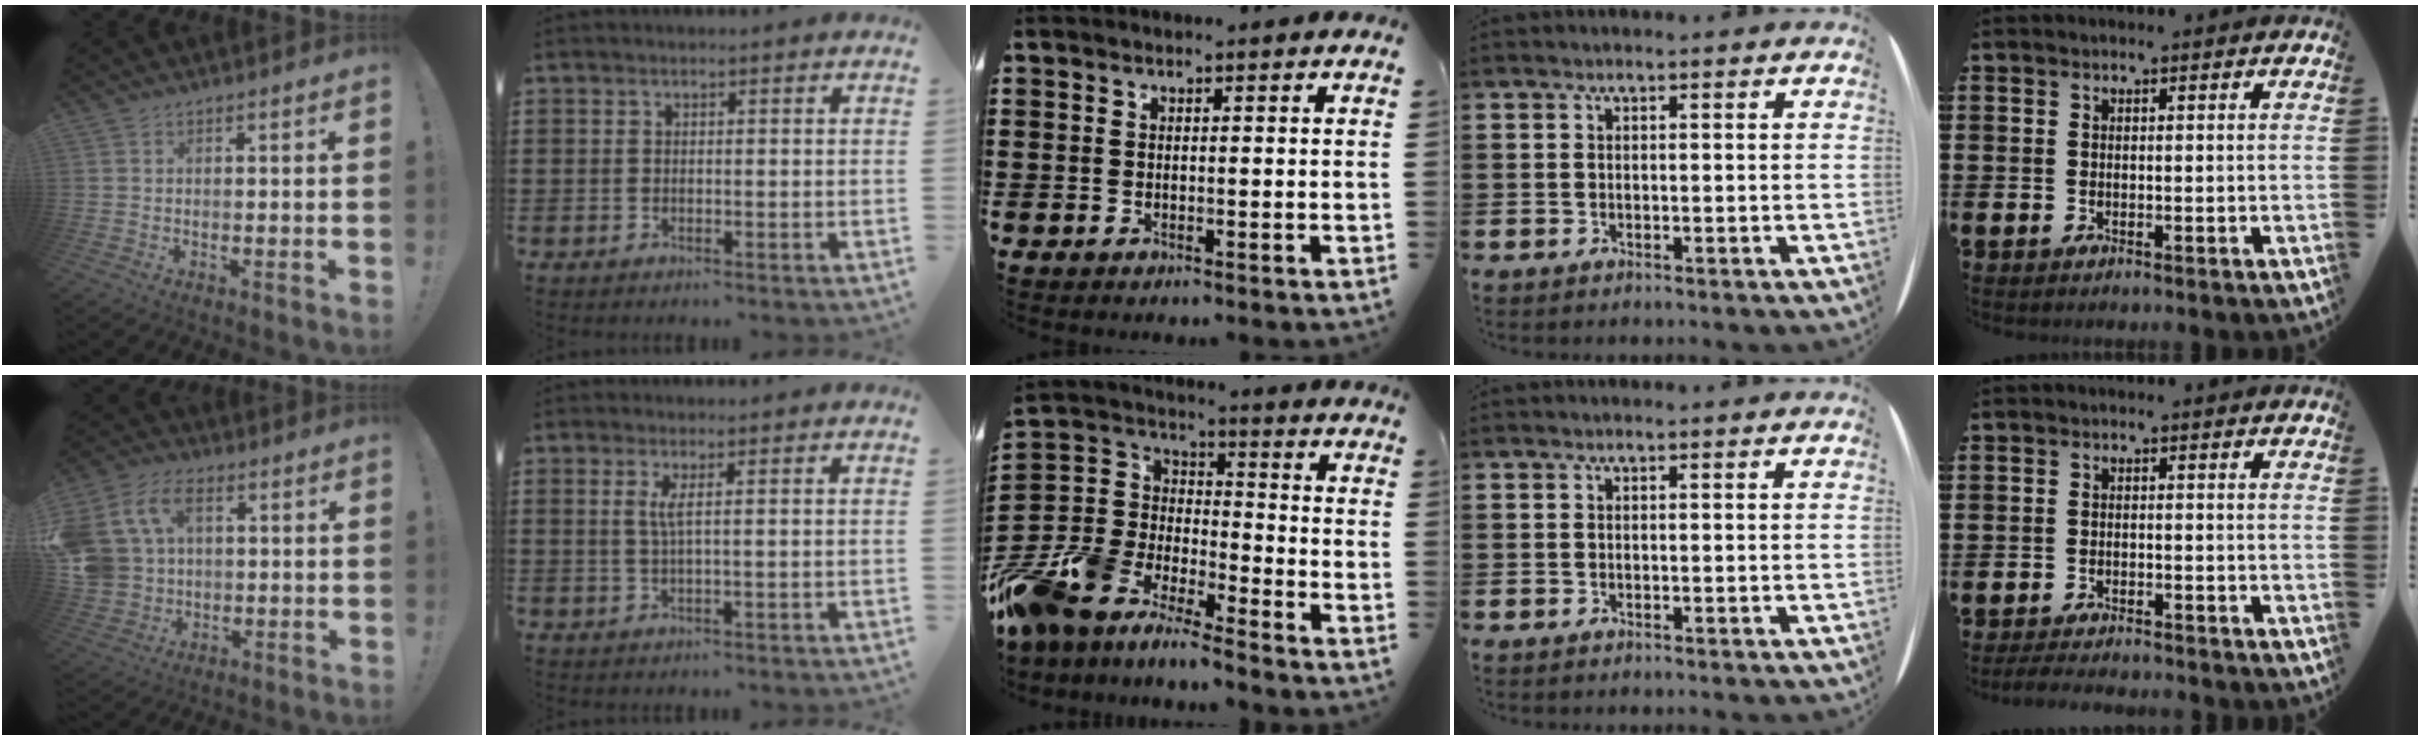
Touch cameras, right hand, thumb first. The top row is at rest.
{"thumb": {"total": 15.6, "force": [5.2, 11.5, 9.1], "torque": [-0.203, -0.007, 0.103]}, "index": {"total": 2.3, "force": [0.5, -0.2, 2.3], "torque": [-0.046, -0.004, 0.007]}, "middle": {"total": 10.5, "force": [-9.6, 3.7, 2.0], "torque": [-0.080, 0.012, -0.197]}, "little": {"total": 2.0, "force": [-2.0, 0.0, 0.4], "torque": [-0.008, 0.003, -0.039]}}